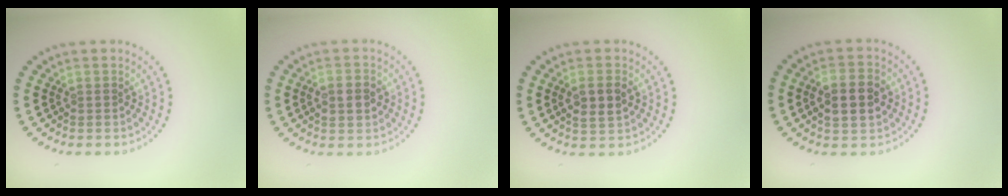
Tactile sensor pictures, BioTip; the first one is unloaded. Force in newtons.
{"total": 2.9, "press": 2.9, "slide": 0.2}
{"total": 2.6, "press": 2.5, "slide": 0.6}
{"total": 3.9, "press": 3.9, "slide": 0.3}